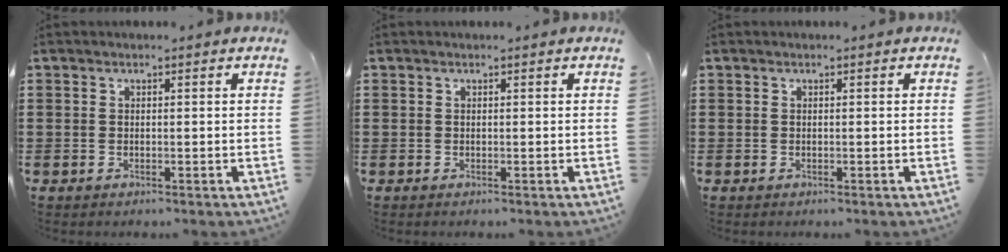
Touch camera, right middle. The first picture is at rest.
{"total": 0.0}
{"total": 0.0}